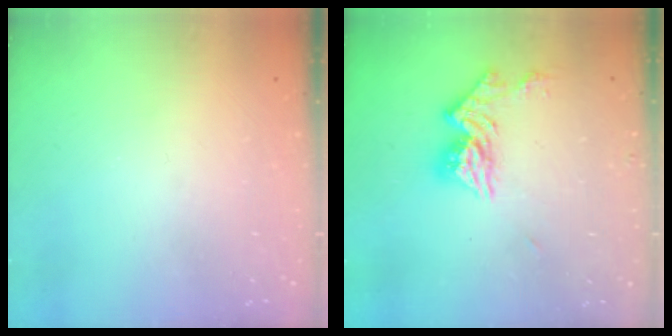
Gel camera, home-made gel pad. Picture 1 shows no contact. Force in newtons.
{"total": 11.7, "press": 11.7, "slide": 0.8}